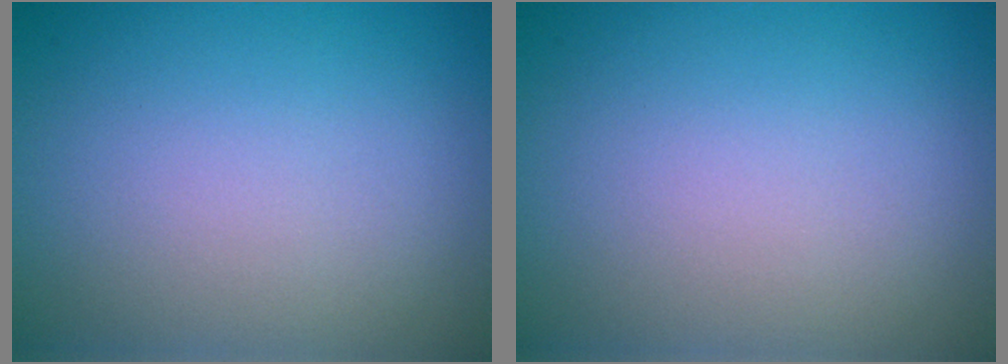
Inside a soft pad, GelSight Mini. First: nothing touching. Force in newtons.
{"total": 0.0}